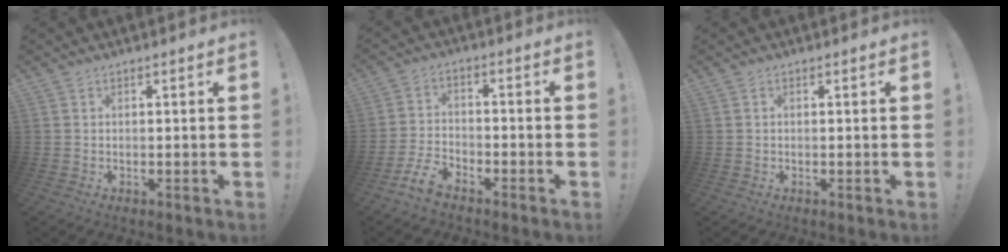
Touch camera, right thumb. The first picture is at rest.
{"total": 7.0, "force": [-5.5, 2.8, 3.3], "torque": [-0.083, 0.021, -0.102]}
{"total": 0.0}